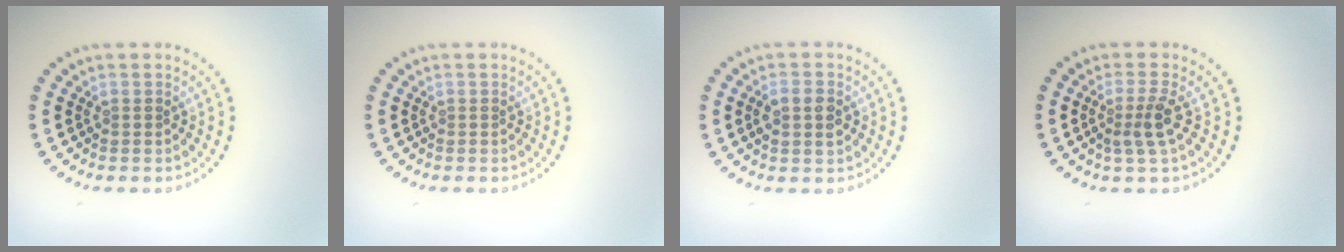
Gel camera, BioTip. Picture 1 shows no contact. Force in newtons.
{"total": 0.0}
{"total": 2.3, "press": 2.3, "slide": 0.3}
{"total": 2.4, "press": 1.8, "slide": 1.6}